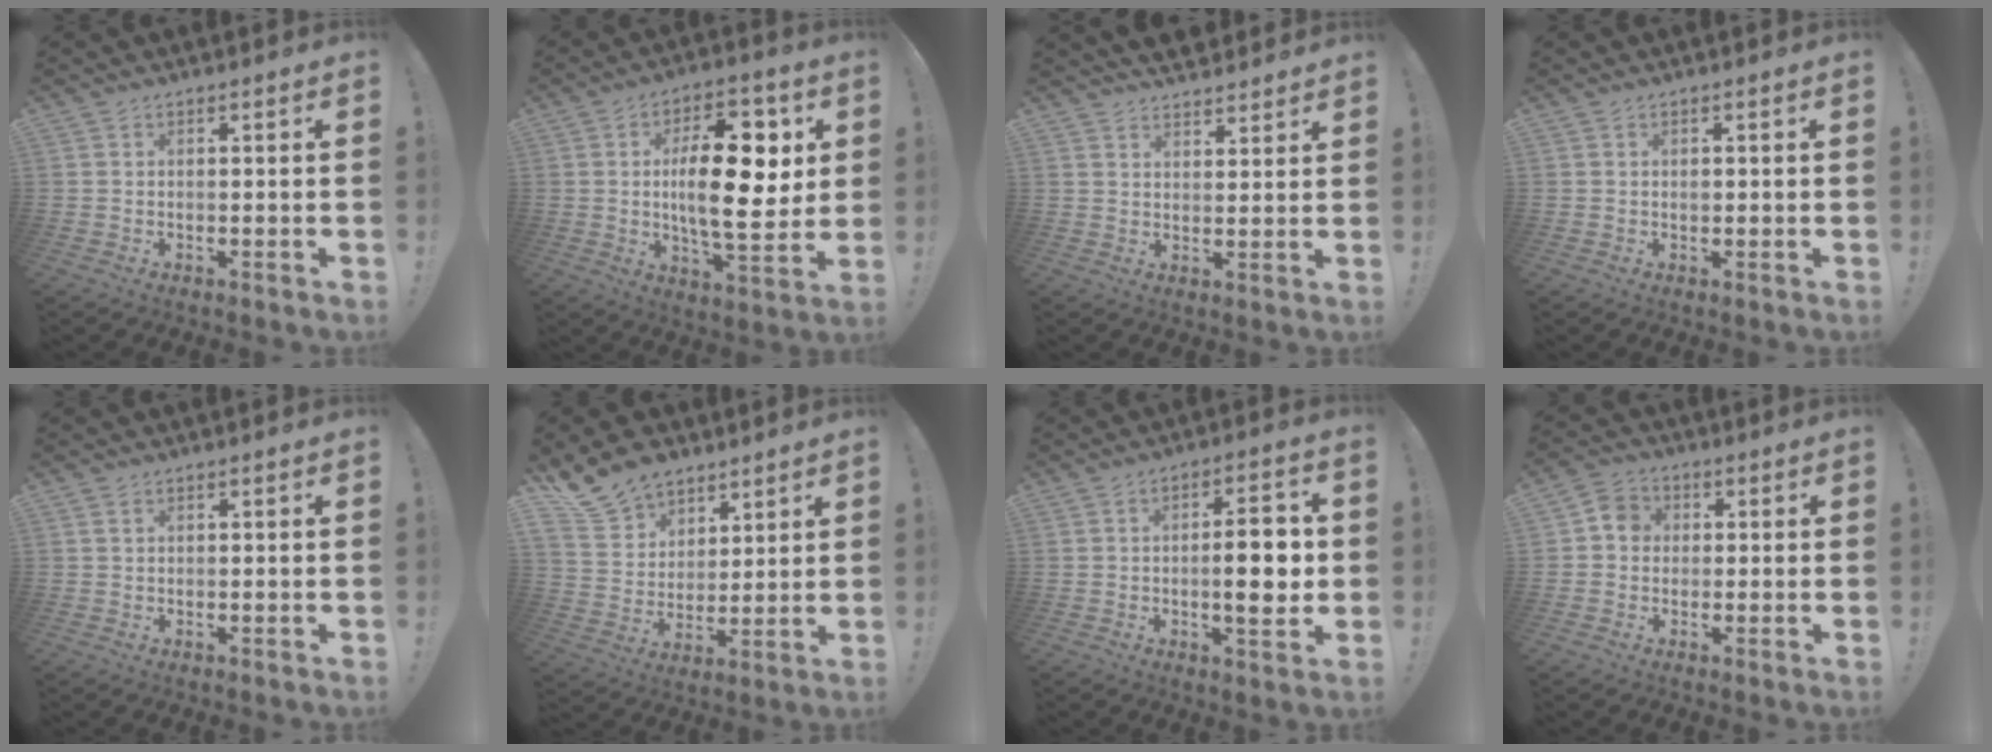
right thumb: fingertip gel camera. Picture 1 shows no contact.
{"total": 20.4, "force": [2.4, 8.8, 18.2], "torque": [-0.278, -0.006, 0.031]}
{"total": 4.5, "force": [4.1, 1.7, 0.6], "torque": [-0.008, -0.027, 0.077]}
{"total": 0.9, "force": [-0.2, 0.8, 0.4], "torque": [-0.007, 0.003, -0.003]}
{"total": 0.8, "force": [0.6, 0.4, 0.4], "torque": [-0.001, -0.002, 0.009]}
{"total": 13.7, "force": [10.7, 8.1, 2.9], "torque": [-0.059, -0.081, 0.210]}
{"total": 10.6, "force": [-0.8, 3.4, 10.1], "torque": [-0.140, 0.001, -0.018]}
{"total": 5.6, "force": [0.3, 5.0, 2.3], "torque": [-0.026, 0.011, 0.005]}